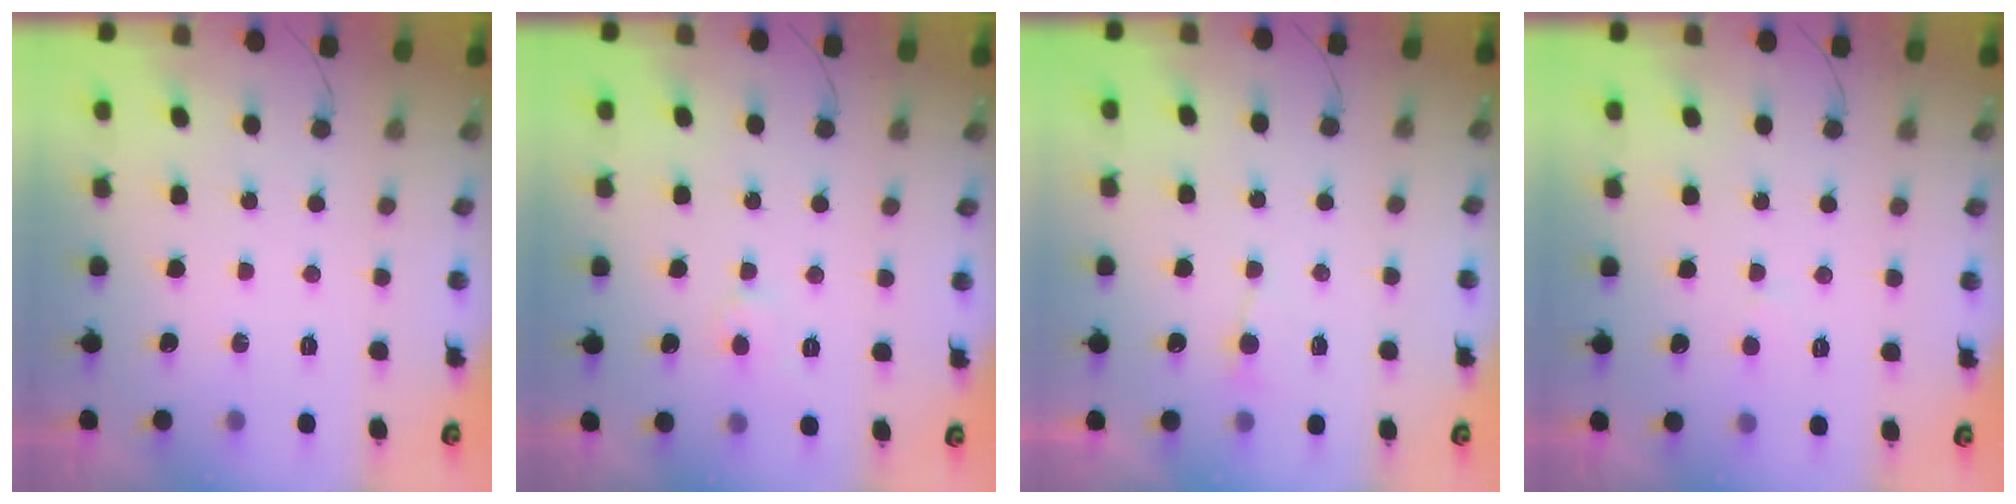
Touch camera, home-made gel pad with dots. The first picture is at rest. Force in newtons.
{"total": 3.8, "press": 3.8, "slide": 0.3}
{"total": 2.7, "press": 2.7, "slide": 0.3}
{"total": 3.5, "press": 3.5, "slide": 0.3}